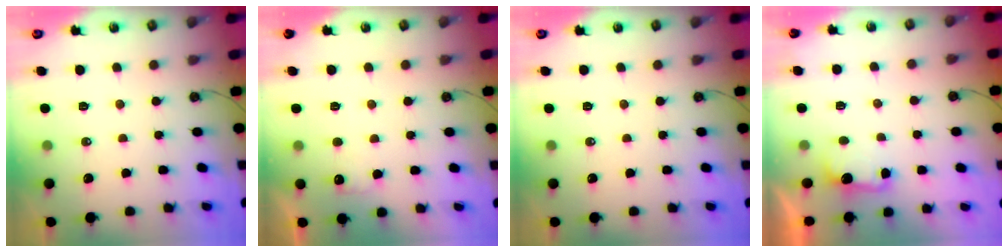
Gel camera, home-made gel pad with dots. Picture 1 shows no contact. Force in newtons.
{"total": 5.6, "press": 5.6, "slide": 0.4}
{"total": 0.0}
{"total": 4.5, "press": 4.4, "slide": 1.0}